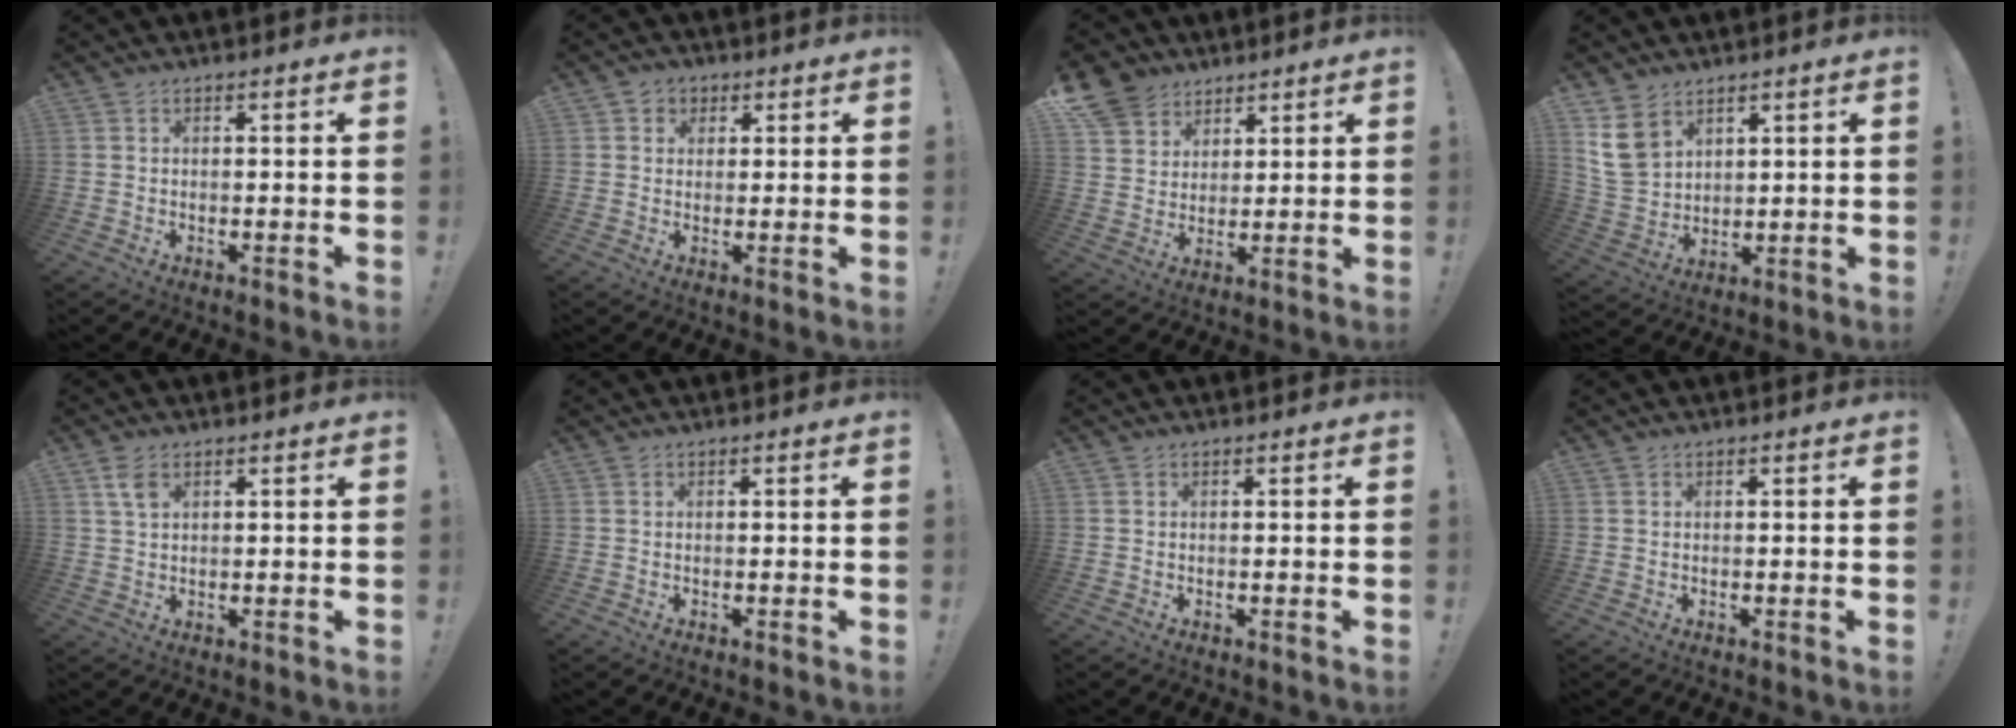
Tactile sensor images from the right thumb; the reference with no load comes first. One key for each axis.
{"total": 3.3, "fx": 0.8, "fy": 3.1, "fz": 0.7, "tx": -0.004, "ty": -0.003, "tz": 0.013}
{"total": 9.4, "fx": 6.5, "fy": 6.5, "fz": 1.9, "tx": -0.042, "ty": -0.044, "tz": 0.131}
{"total": 10.3, "fx": 6.3, "fy": 7.0, "fz": 4.4, "tx": -0.072, "ty": -0.024, "tz": 0.128}
{"total": 4.1, "fx": 2.1, "fy": 2.0, "fz": 2.9, "tx": -0.058, "ty": 0.001, "tz": 0.039}
{"total": 0.0}
{"total": 0.0}
{"total": 0.0}